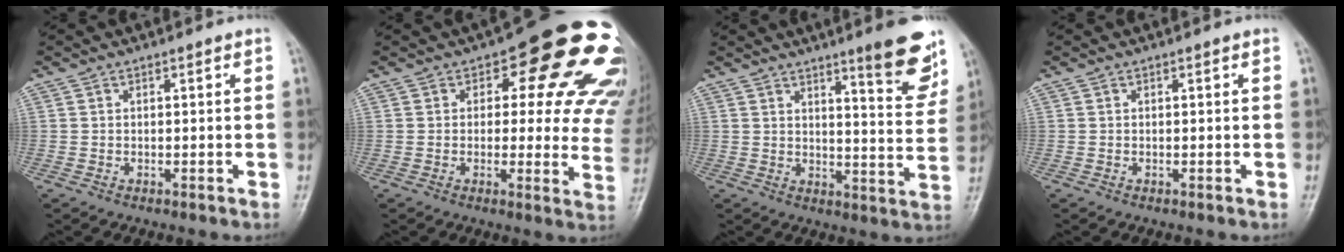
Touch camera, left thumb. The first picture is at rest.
{"total": 21.2, "force": [8.4, 10.5, 16.3], "torque": [-0.146, -0.014, 0.095]}
{"total": 11.2, "force": [7.3, 1.8, 8.3], "torque": [-0.084, -0.050, 0.101]}
{"total": 0.0}